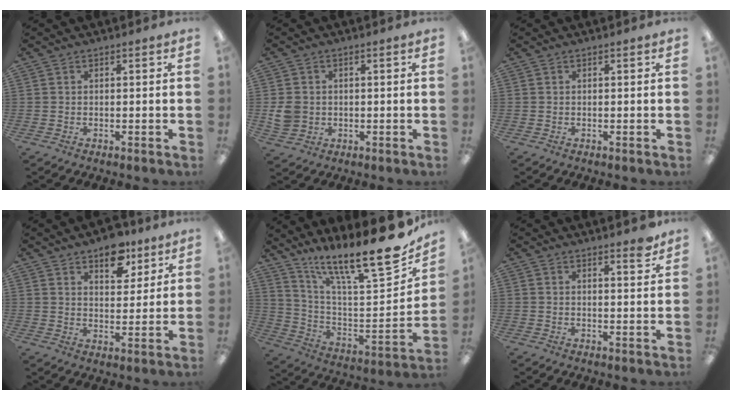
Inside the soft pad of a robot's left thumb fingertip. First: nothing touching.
{"total": 4.9, "force": [0.2, 4.4, 2.0], "torque": [-0.029, 0.002, 0.004]}
{"total": 0.0}
{"total": 9.3, "force": [6.8, 4.8, 4.1], "torque": [-0.037, -0.038, 0.115]}
{"total": 20.9, "force": [16.0, 3.5, 13.0], "torque": [-0.181, -0.136, 0.251]}
{"total": 3.2, "force": [2.8, 0.5, 1.4], "torque": [-0.008, -0.021, 0.045]}